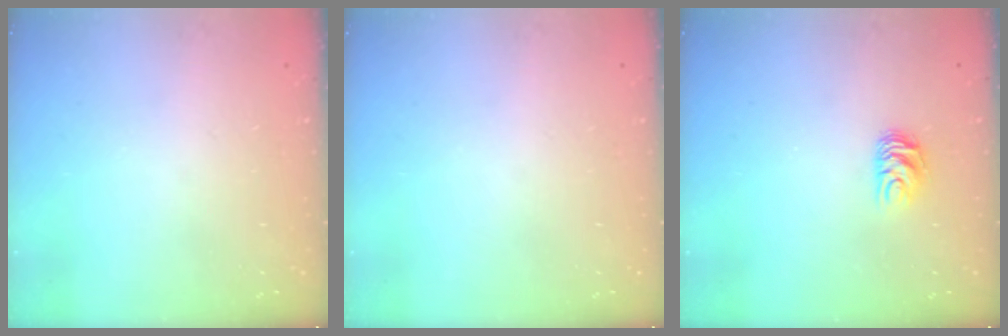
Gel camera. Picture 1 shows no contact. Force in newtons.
{"total": 0.0}
{"total": 6.5, "press": 6.4, "slide": 0.6}